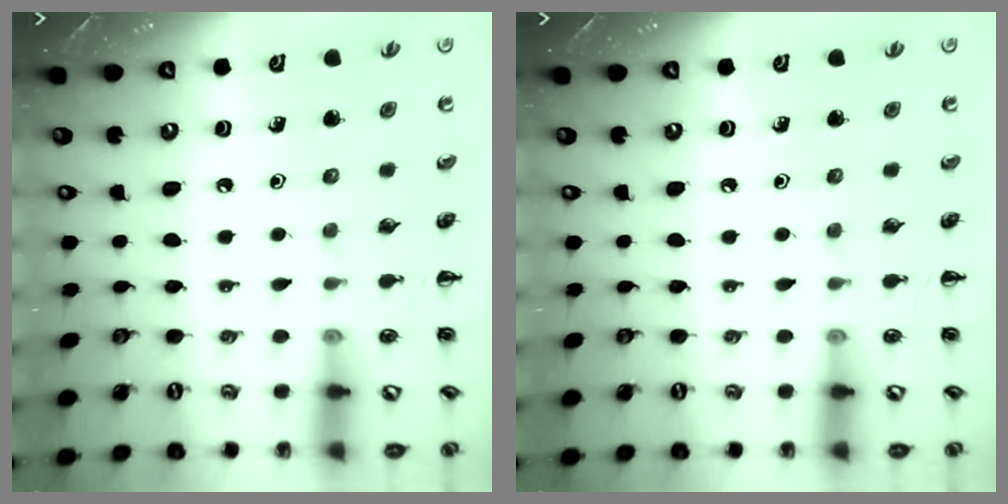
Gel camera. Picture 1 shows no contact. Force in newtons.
{"total": 0.0}